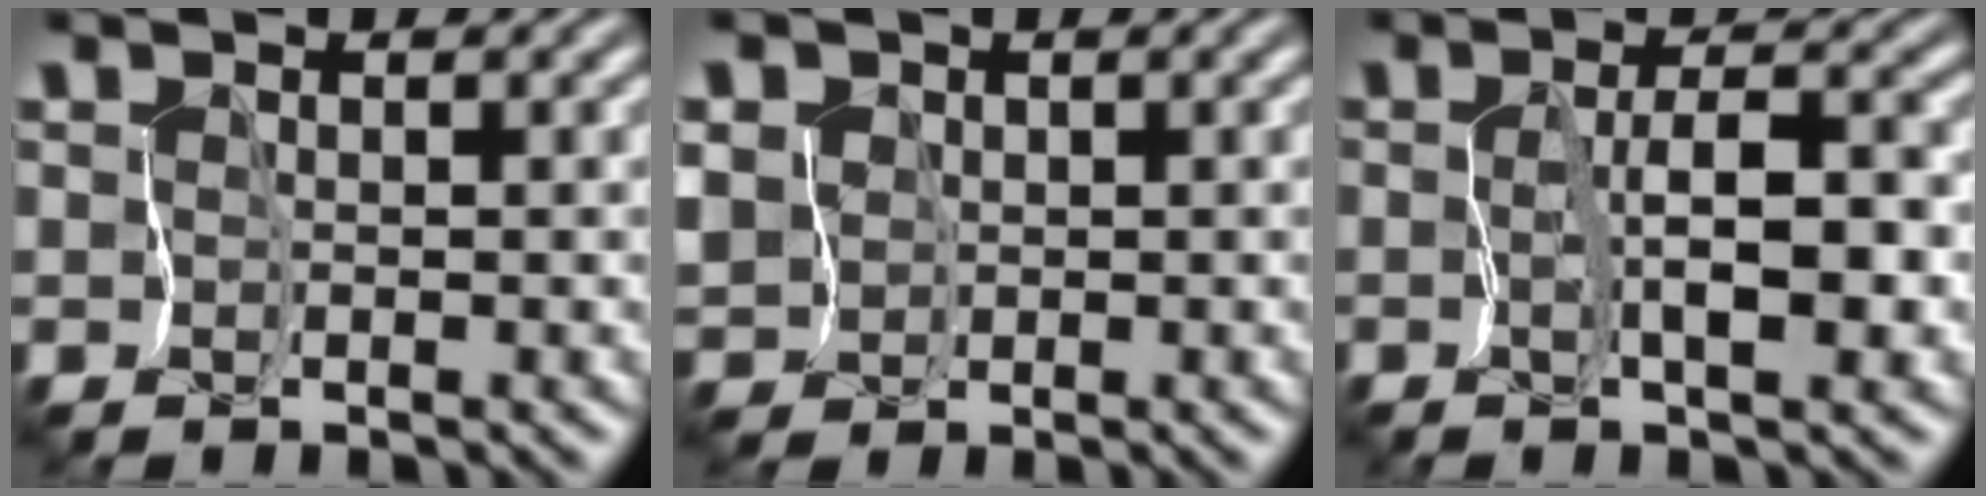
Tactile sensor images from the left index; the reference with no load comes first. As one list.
[{"total": 3.0, "force": [0.1, 2.9, 0.9], "torque": [-0.040, 0.007, 0.004]}, {"total": 4.3, "force": [-1.0, 1.4, 3.9], "torque": [-0.064, -0.002, -0.020]}]